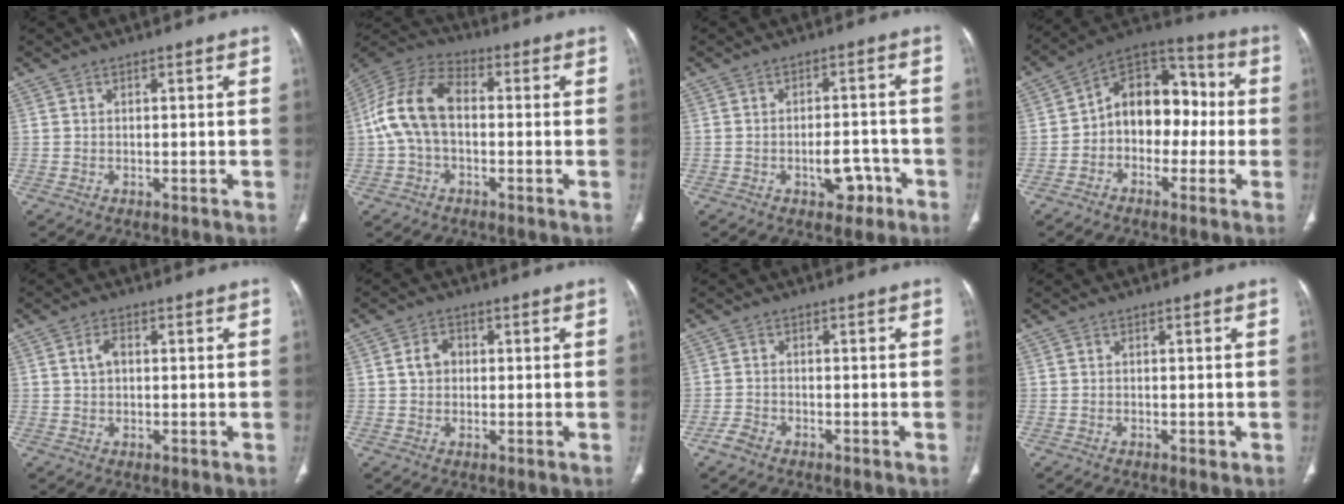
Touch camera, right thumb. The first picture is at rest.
{"total": 12.6, "force": [-0.2, 7.7, 10.0], "torque": [-0.199, 0.037, -0.014]}
{"total": 5.5, "force": [-2.7, 3.2, 3.5], "torque": [-0.026, 0.026, -0.033]}
{"total": 13.8, "force": [-1.3, 9.9, 9.5], "torque": [-0.094, 0.051, -0.040]}
{"total": 1.6, "force": [0.6, 1.0, 1.1], "torque": [-0.020, 0.001, 0.011]}
{"total": 3.6, "force": [0.3, 2.9, 2.0], "torque": [-0.028, 0.010, 0.003]}
{"total": 2.2, "force": [-1.6, 1.2, 0.9], "torque": [-0.020, 0.007, -0.032]}
{"total": 0.7, "force": [-0.3, 0.4, 0.5], "torque": [-0.004, -0.001, -0.005]}